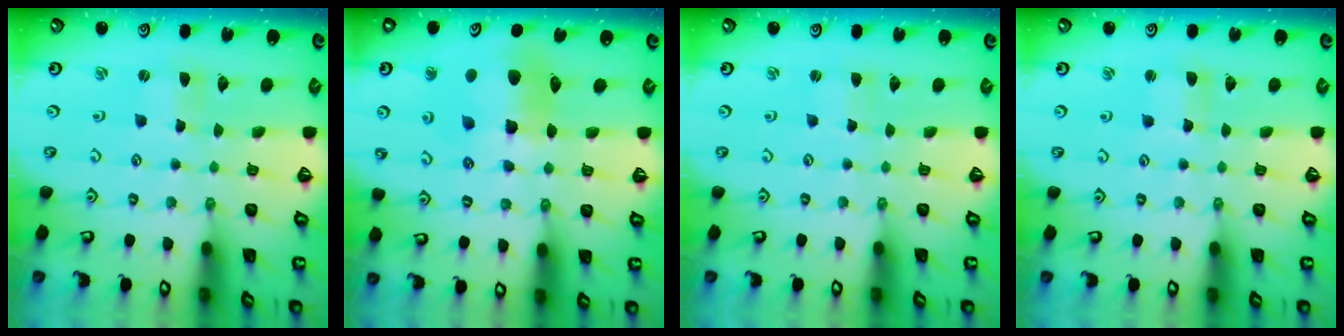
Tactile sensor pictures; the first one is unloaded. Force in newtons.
{"total": 12.8, "press": 12.7, "slide": 2.0}
{"total": 1.8, "press": 1.7, "slide": 0.3}
{"total": 2.2, "press": 2.2, "slide": 0.3}